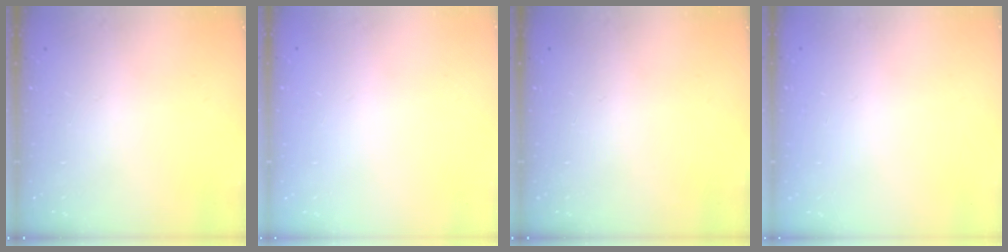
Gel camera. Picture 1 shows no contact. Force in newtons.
{"total": 0.0}
{"total": 0.0}
{"total": 0.0}